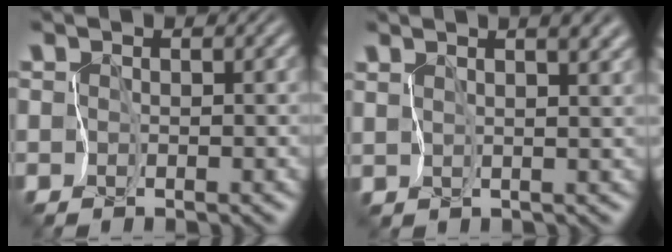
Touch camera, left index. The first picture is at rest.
{"total": 2.6, "force": [2.2, 0.2, 1.3], "torque": [-0.021, -0.009, 0.037]}